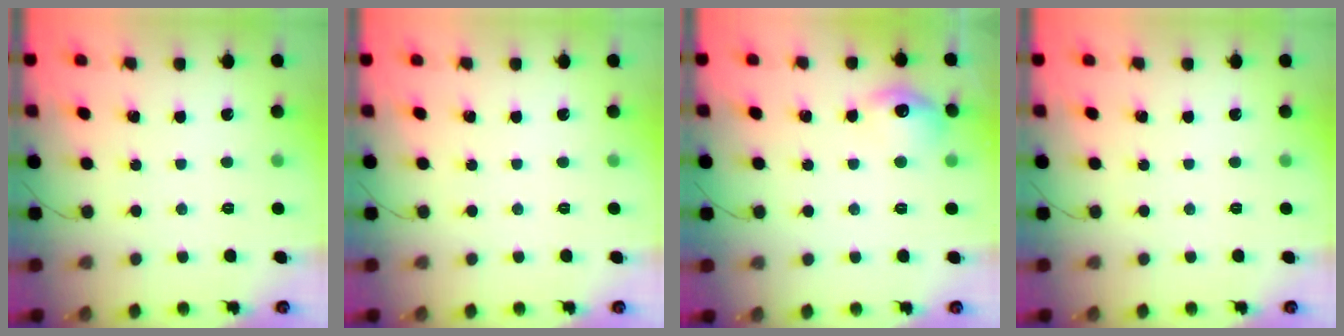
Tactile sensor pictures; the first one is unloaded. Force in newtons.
{"total": 0.0}
{"total": 10.2, "press": 10.2, "slide": 0.5}
{"total": 0.0}